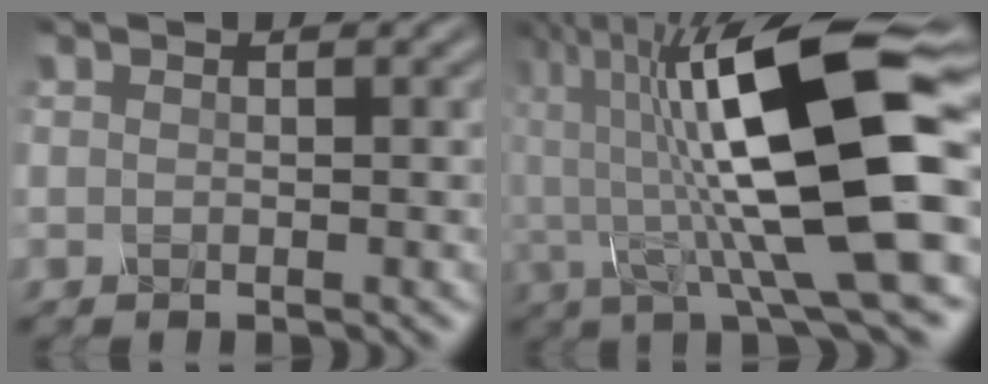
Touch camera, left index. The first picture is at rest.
{"total": 14.7, "force": [0.9, 3.8, 14.1], "torque": [-0.240, 0.016, 0.011]}